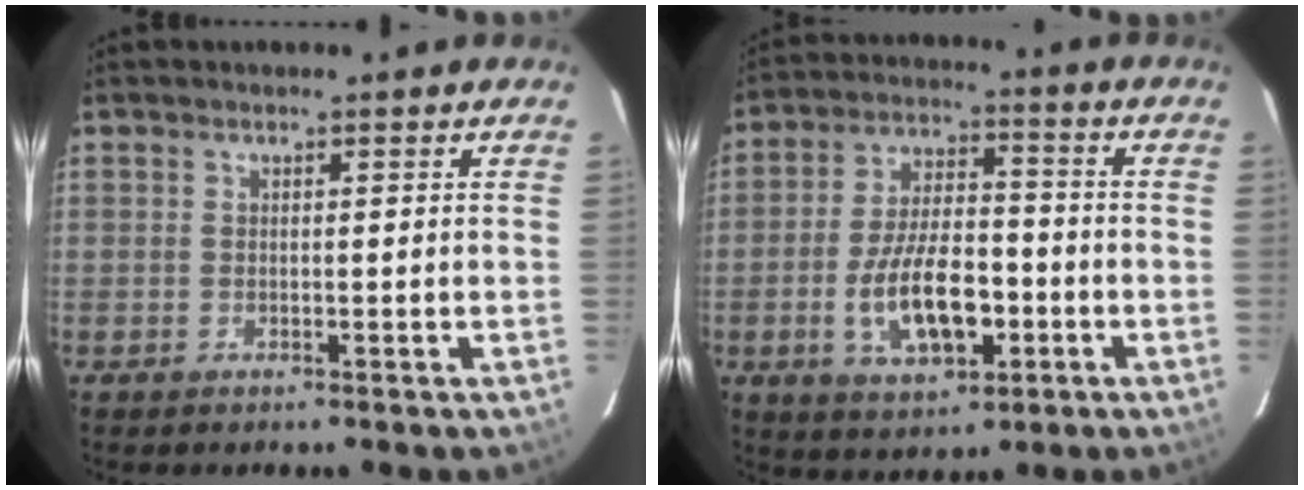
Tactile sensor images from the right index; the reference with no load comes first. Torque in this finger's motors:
{"motor_torque": [1.20, -0.94, 0.72, 0.18]}